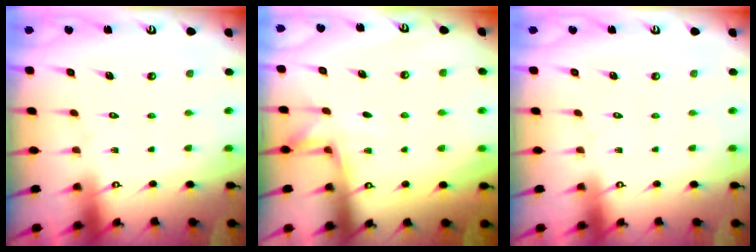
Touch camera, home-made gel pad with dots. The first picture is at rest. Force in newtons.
{"total": 4.9, "press": 4.5, "slide": 1.9}
{"total": 0.0}